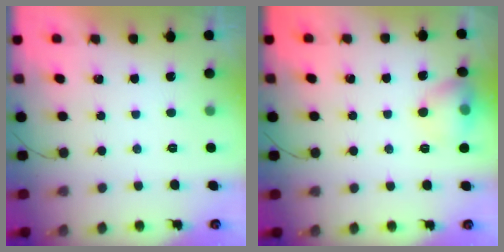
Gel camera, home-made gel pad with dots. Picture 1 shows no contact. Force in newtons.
{"total": 9.3, "press": 9.1, "slide": 1.9}